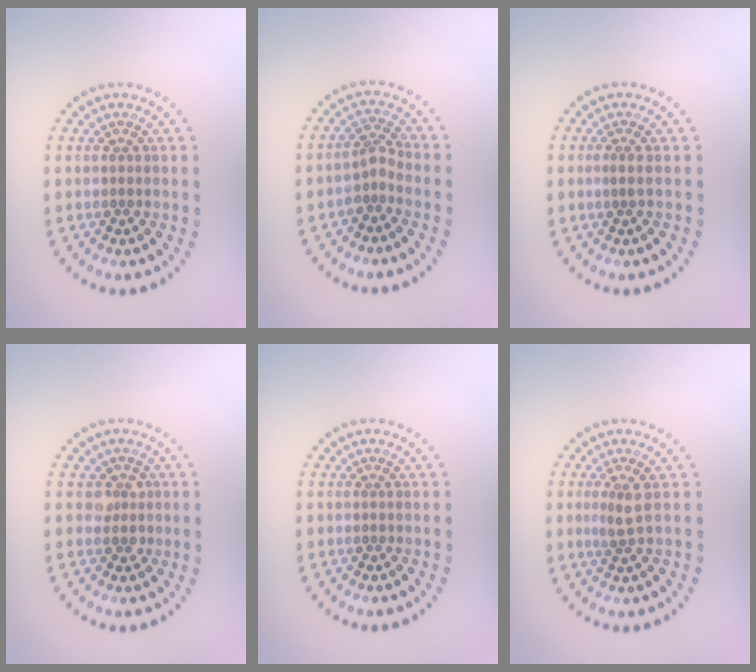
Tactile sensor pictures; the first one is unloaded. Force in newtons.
{"total": 1.9, "press": 1.4, "slide": 1.3}
{"total": 0.6, "press": 0.4, "slide": 0.5}
{"total": 1.7, "press": 1.5, "slide": 0.8}
{"total": 0.0}
{"total": 1.8, "press": 1.3, "slide": 1.3}